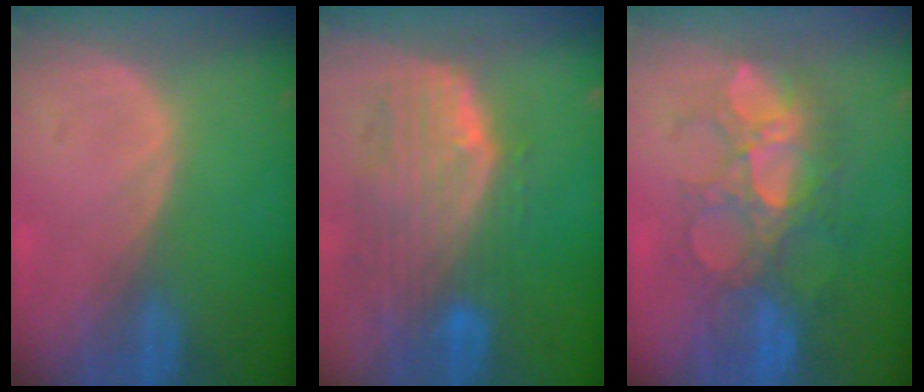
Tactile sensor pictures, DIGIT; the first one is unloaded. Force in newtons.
{"total": 10.5, "press": 9.0, "slide": 5.4}
{"total": 9.1, "press": 8.9, "slide": 1.8}